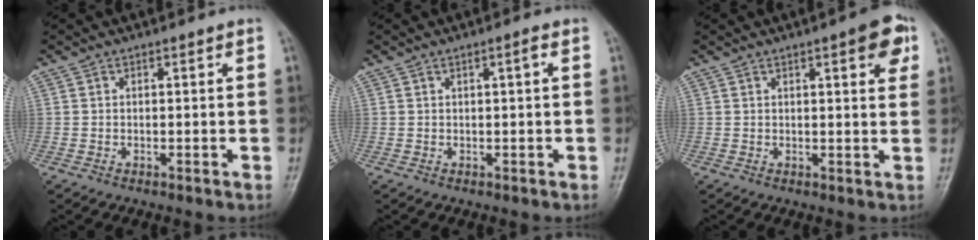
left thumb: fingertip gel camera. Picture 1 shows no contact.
{"total": 1.2, "force": [0.3, 0.0, 1.2], "torque": [-0.023, 0.002, 0.006]}
{"total": 5.8, "force": [2.7, 1.5, 4.9], "torque": [-0.048, -0.006, 0.029]}